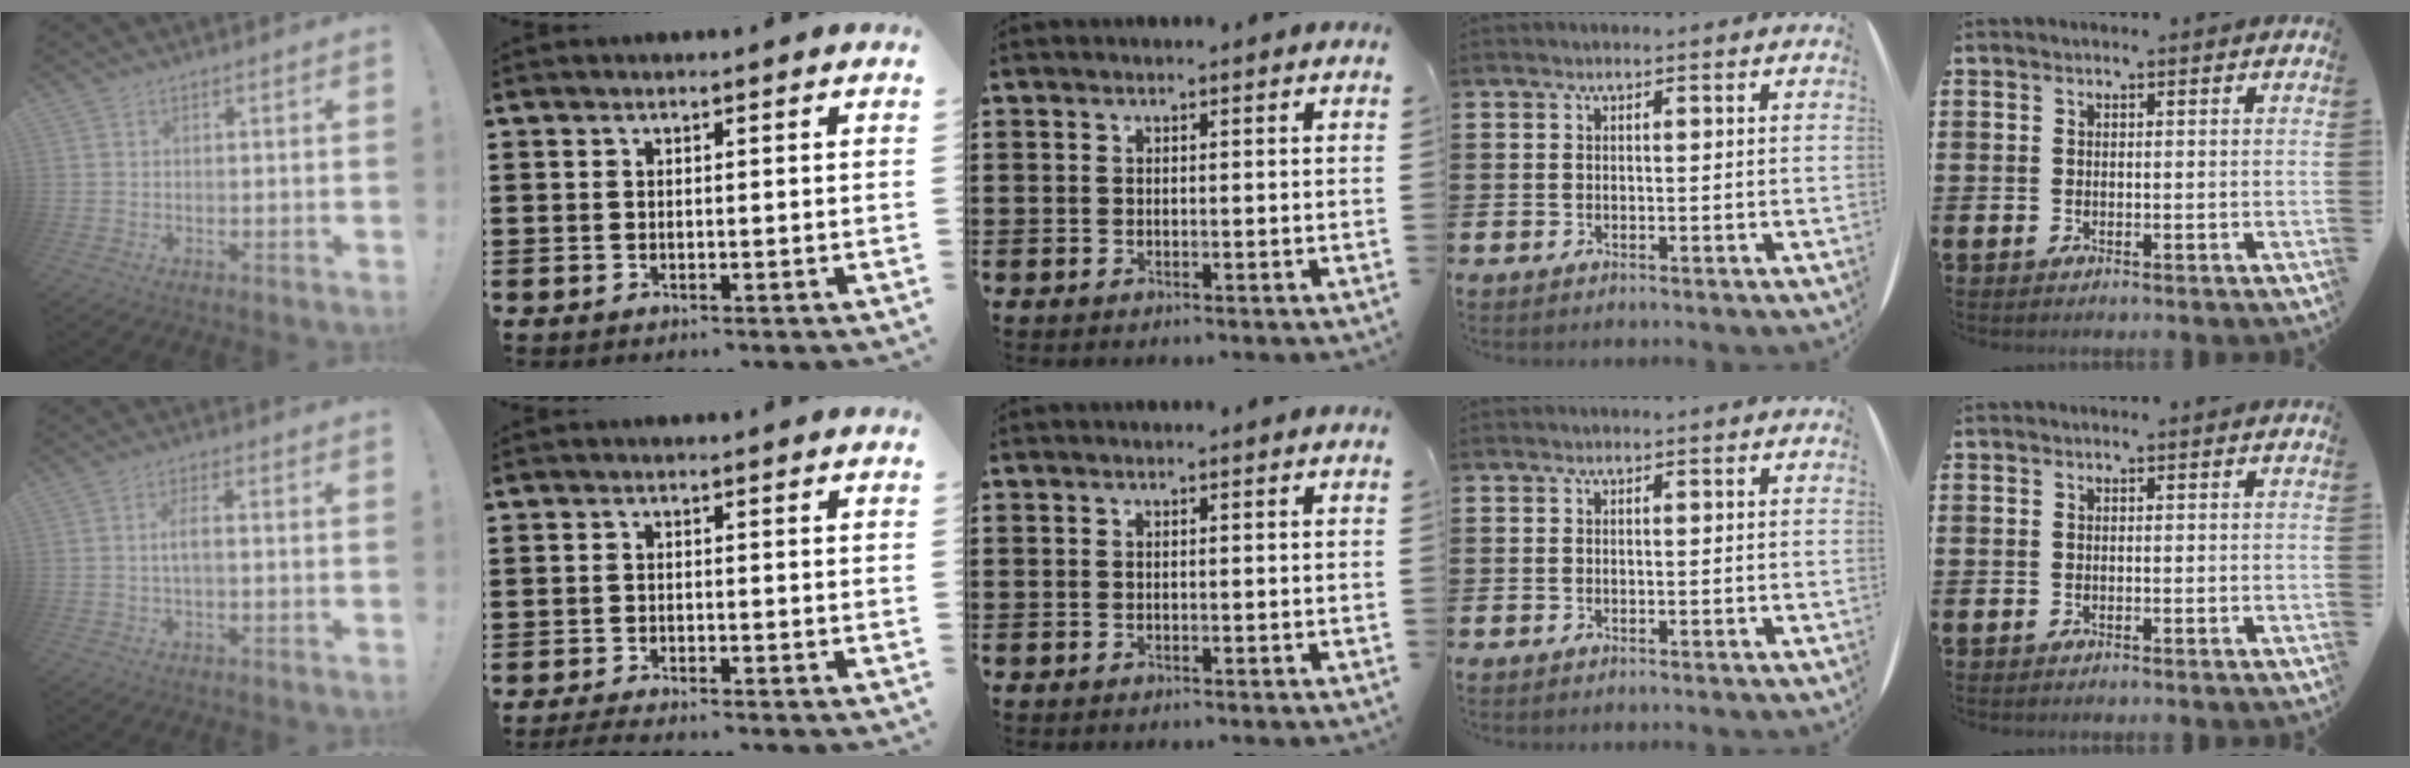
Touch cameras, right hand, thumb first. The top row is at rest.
{"thumb": {"total": 4.0, "force": [-0.2, 1.1, 3.9], "torque": [-0.068, -0.001, -0.007]}, "index": {"total": 1.7, "force": [-1.7, -0.1, 0.2], "torque": [-0.005, -0.001, -0.033]}}